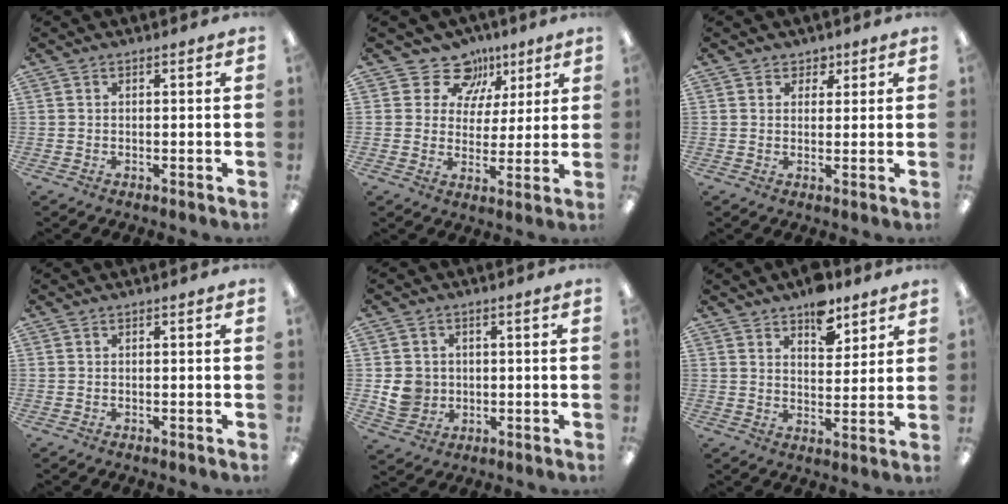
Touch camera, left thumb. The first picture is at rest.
{"total": 11.2, "force": [6.8, 8.5, 2.7], "torque": [-0.050, -0.040, 0.128]}
{"total": 3.0, "force": [1.6, 2.5, 0.1], "torque": [0.006, -0.001, 0.027]}
{"total": 0.0}
{"total": 6.2, "force": [-0.1, 5.8, 2.0], "torque": [-0.035, 0.011, 0.002]}
{"total": 8.4, "force": [6.2, 4.5, 3.5], "torque": [-0.034, -0.035, 0.105]}